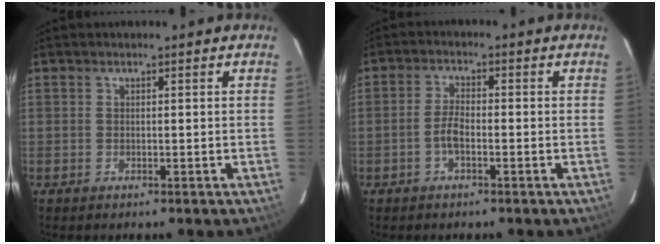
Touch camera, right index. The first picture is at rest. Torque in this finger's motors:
{"motor_torque": [0.08, 0.13, 0.02, 0.00]}